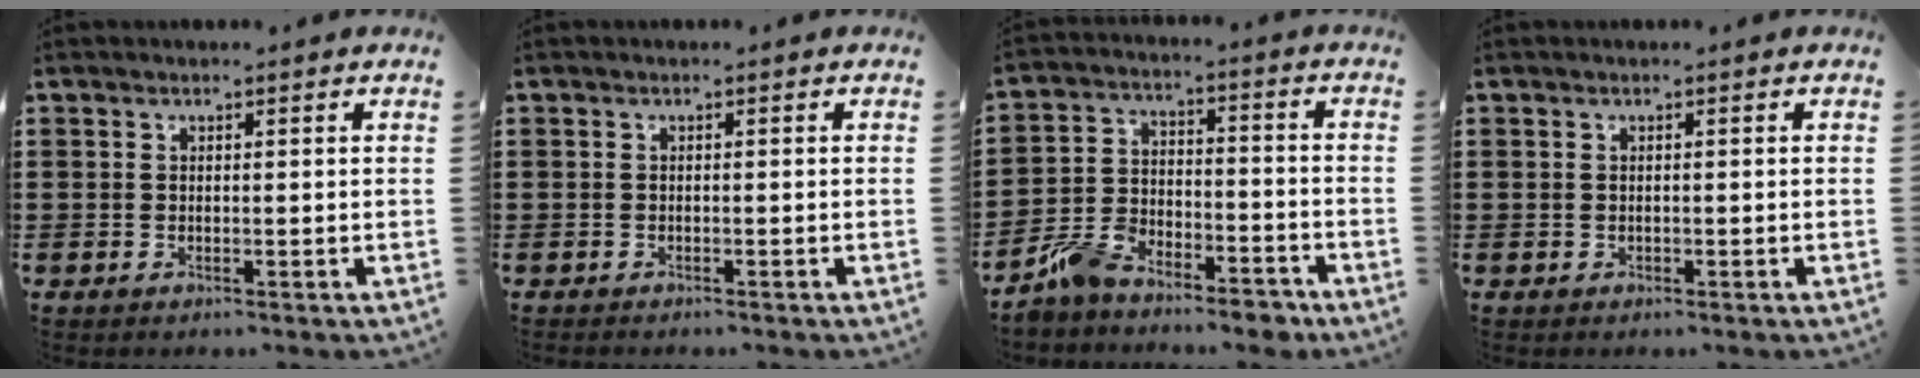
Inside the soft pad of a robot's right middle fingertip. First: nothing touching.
{"total": 0.5, "force": [-0.5, 0.0, 0.0], "torque": [-0.001, 0.000, -0.011]}
{"total": 7.8, "force": [-6.9, 2.3, 2.7], "torque": [-0.063, 0.015, -0.137]}
{"total": 0.0}